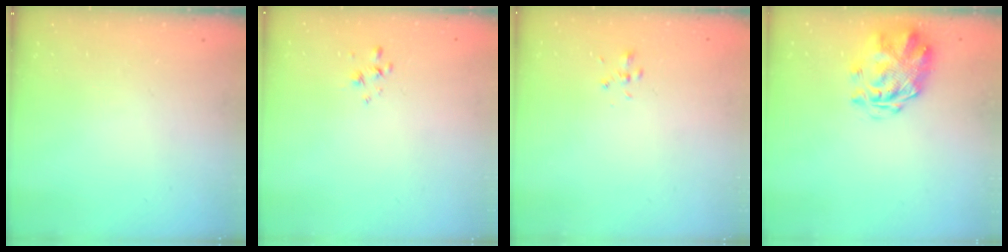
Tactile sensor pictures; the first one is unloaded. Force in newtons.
{"total": 1.7, "press": 1.6, "slide": 0.5}
{"total": 1.8, "press": 1.6, "slide": 0.8}
{"total": 3.1, "press": 2.7, "slide": 1.5}